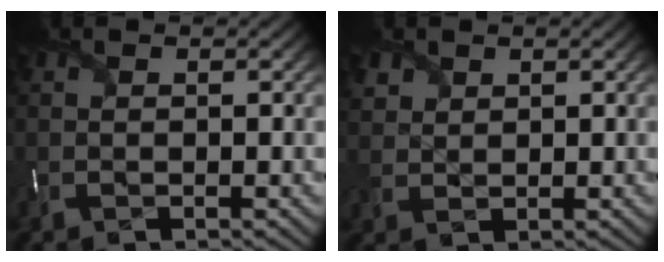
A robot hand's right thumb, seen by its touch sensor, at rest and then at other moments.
{"total": 1.9, "force": [1.5, 1.2, -0.2], "torque": [-0.003, 0.002, 0.032]}